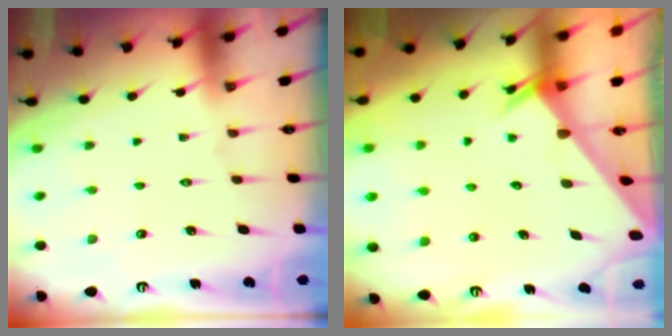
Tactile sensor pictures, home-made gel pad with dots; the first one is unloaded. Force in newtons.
{"total": 2.5, "press": 2.5, "slide": 0.0}